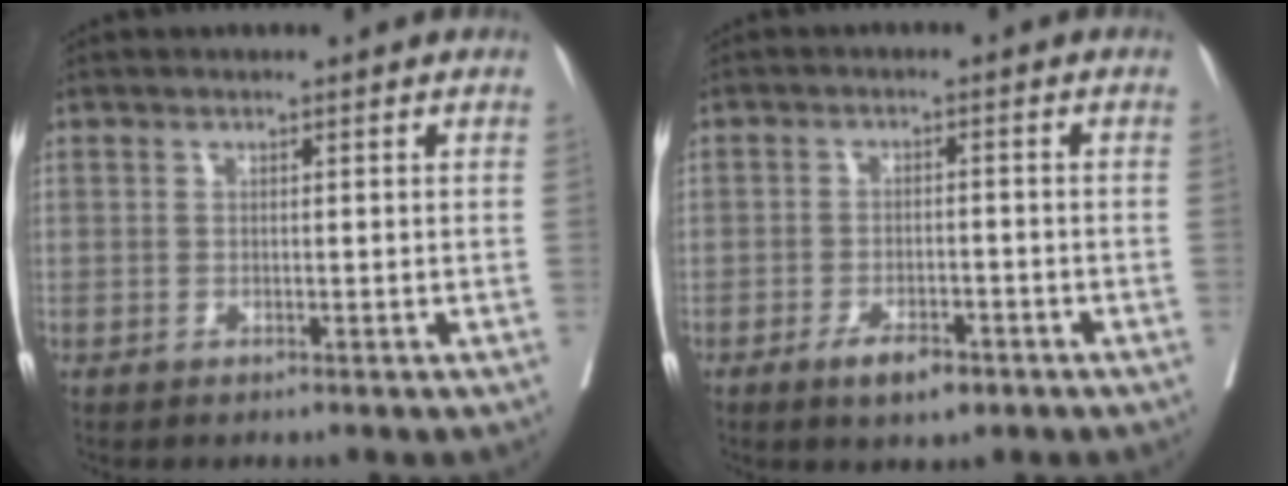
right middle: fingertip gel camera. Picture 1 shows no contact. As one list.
[{"total": 4.7, "force": [-2.9, 1.7, 3.2], "torque": [-0.055, 0.000, -0.042]}]